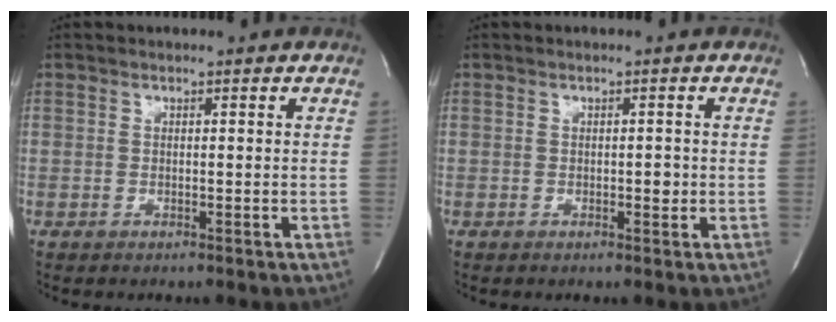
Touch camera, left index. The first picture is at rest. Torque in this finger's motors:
{"motor_torque": [0.03, 0.00, -0.01, 0.00]}